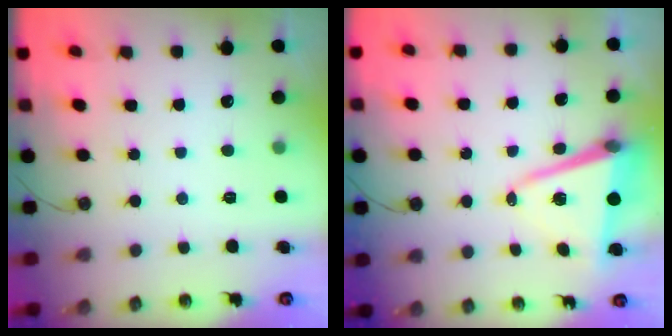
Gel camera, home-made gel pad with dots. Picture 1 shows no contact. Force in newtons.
{"total": 9.9, "press": 9.3, "slide": 3.5}